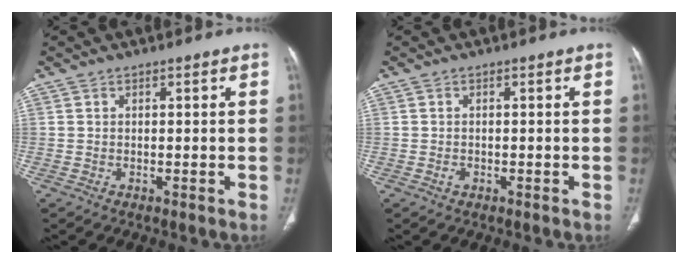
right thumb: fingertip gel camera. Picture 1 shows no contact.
{"total": 0.8, "force": [-0.4, 0.6, 0.5], "torque": [-0.010, 0.001, -0.005]}